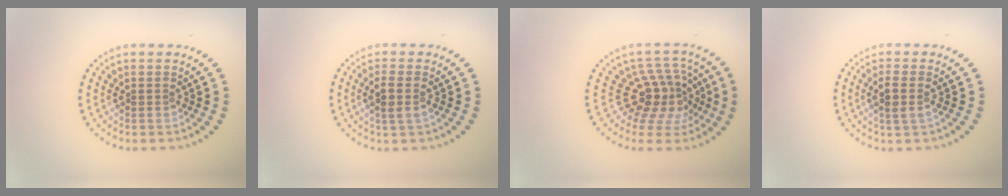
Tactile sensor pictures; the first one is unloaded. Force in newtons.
{"total": 1.9, "press": 1.7, "slide": 0.8}
{"total": 4.4, "press": 3.3, "slide": 3.0}
{"total": 1.9, "press": 1.7, "slide": 0.8}